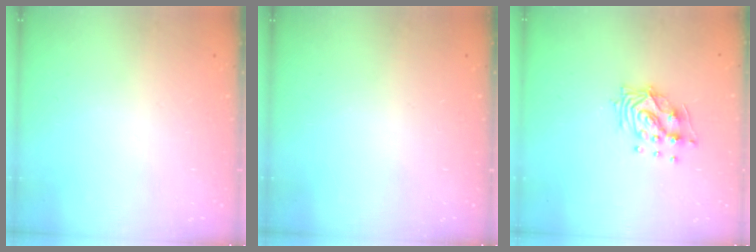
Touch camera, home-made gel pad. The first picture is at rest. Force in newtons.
{"total": 0.0}
{"total": 11.0, "press": 11.0, "slide": 0.9}